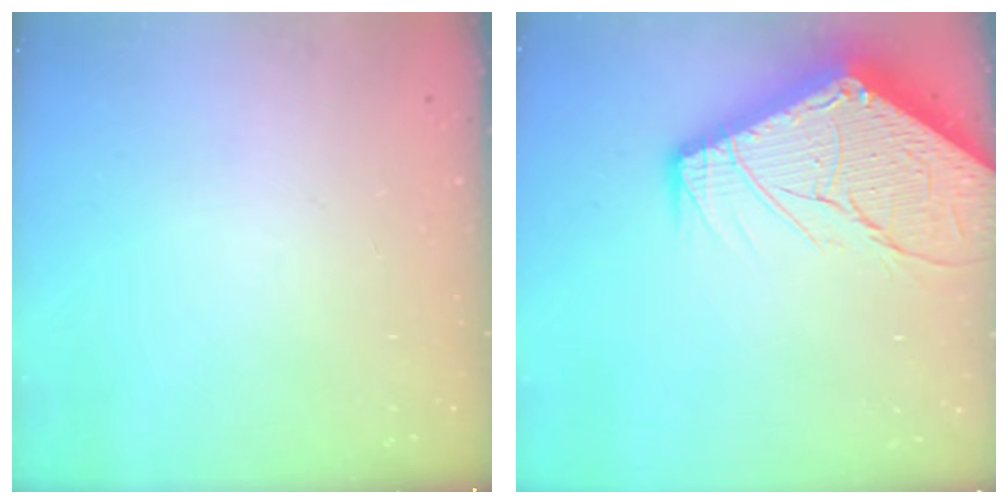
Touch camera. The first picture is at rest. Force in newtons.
{"total": 23.4, "press": 23.3, "slide": 2.9}